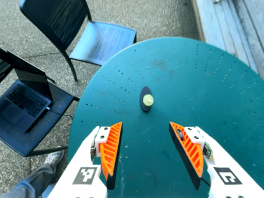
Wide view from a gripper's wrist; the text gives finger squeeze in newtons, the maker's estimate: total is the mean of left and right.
{"total": 0.0}